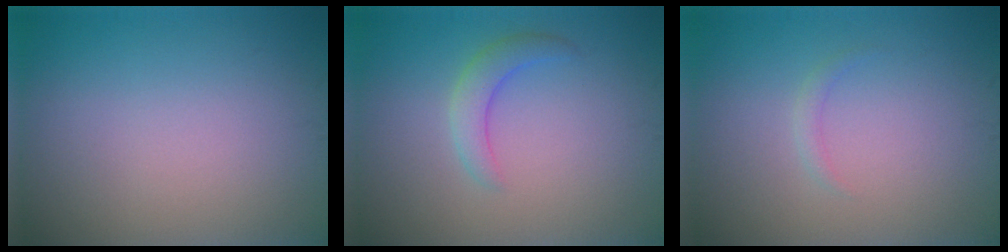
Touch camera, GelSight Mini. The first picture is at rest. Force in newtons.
{"total": 2.4, "press": 2.4, "slide": 0.1}
{"total": 0.8, "press": 0.8, "slide": 0.0}